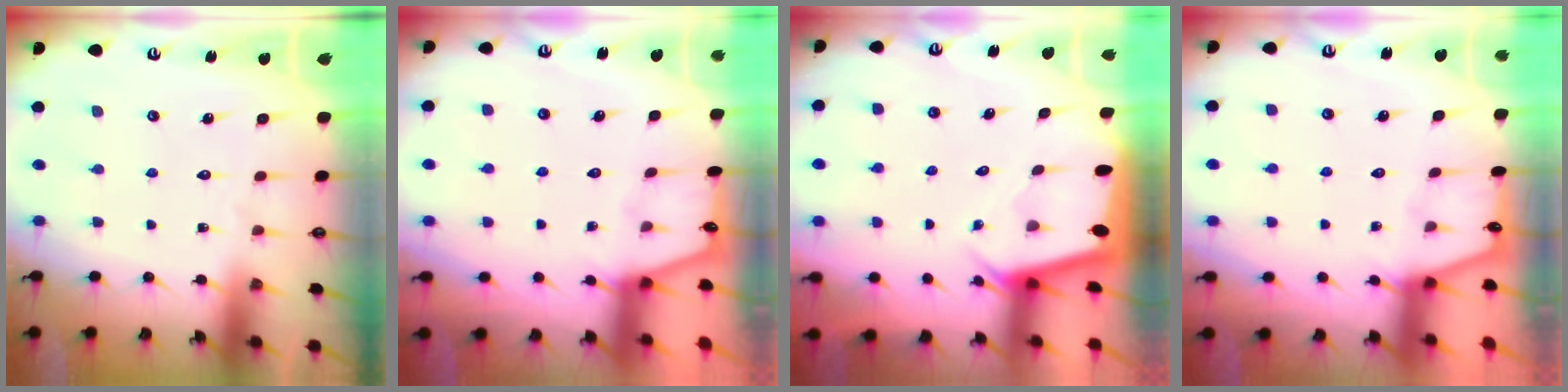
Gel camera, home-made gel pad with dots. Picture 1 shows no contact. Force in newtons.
{"total": 2.1, "press": 2.1, "slide": 0.3}
{"total": 1.9, "press": 1.9, "slide": 0.1}
{"total": 2.1, "press": 2.1, "slide": 0.3}